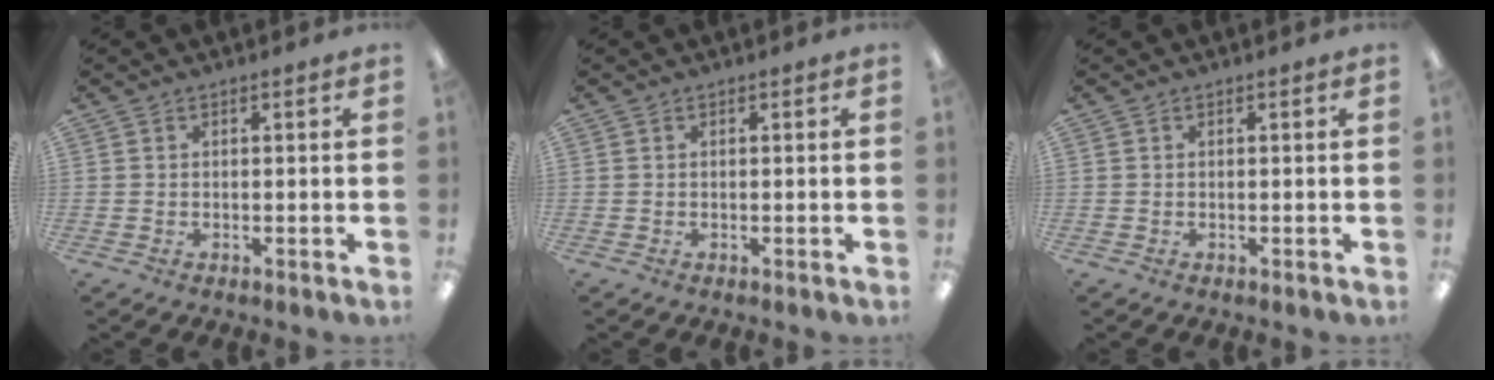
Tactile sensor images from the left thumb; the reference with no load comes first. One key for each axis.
{"total": 0.0}
{"total": 0.0}